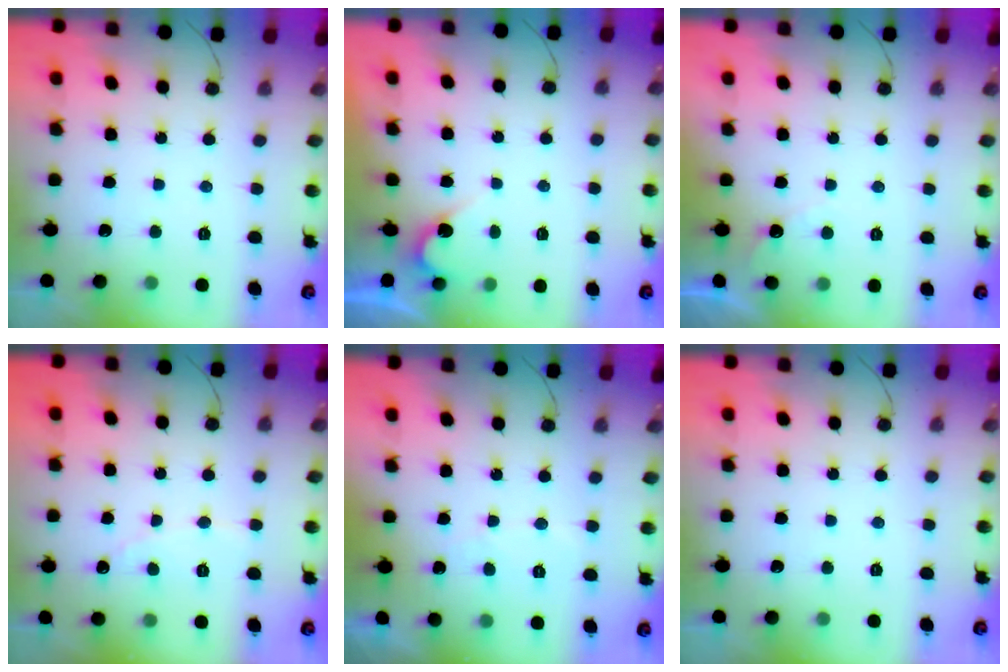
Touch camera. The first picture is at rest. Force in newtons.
{"total": 2.7, "press": 2.7, "slide": 0.2}
{"total": 2.3, "press": 2.3, "slide": 0.1}
{"total": 2.6, "press": 2.6, "slide": 0.2}
{"total": 3.6, "press": 3.6, "slide": 0.2}
{"total": 0.0}